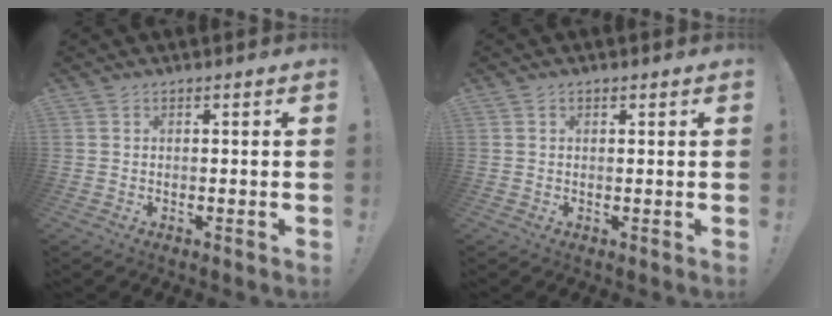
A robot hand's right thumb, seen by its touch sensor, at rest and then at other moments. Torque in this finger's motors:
{"motor_torque": [0.02, -0.11, -0.20, 0.11, 0.03]}